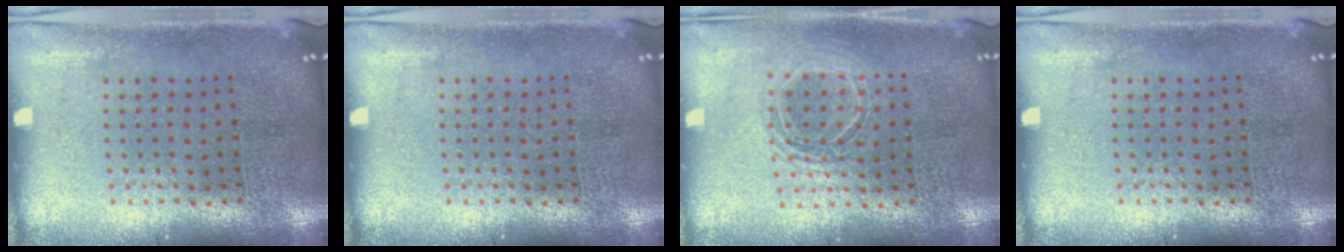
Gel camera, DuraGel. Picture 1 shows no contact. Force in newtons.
{"total": 0.0}
{"total": 1.5, "press": 1.3, "slide": 0.7}
{"total": 0.0}